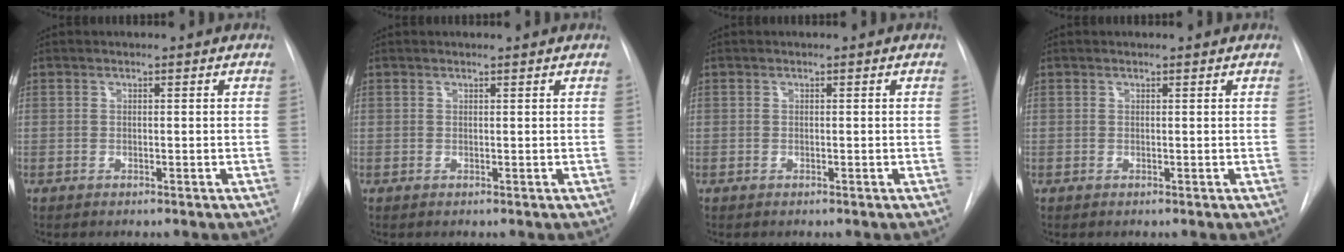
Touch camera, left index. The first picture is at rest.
{"total": 0.9, "force": [0.9, -0.2, 0.2], "torque": [-0.009, 0.004, 0.015]}
{"total": 0.0}
{"total": 0.8, "force": [0.8, 0.0, 0.1], "torque": [-0.007, 0.007, 0.011]}